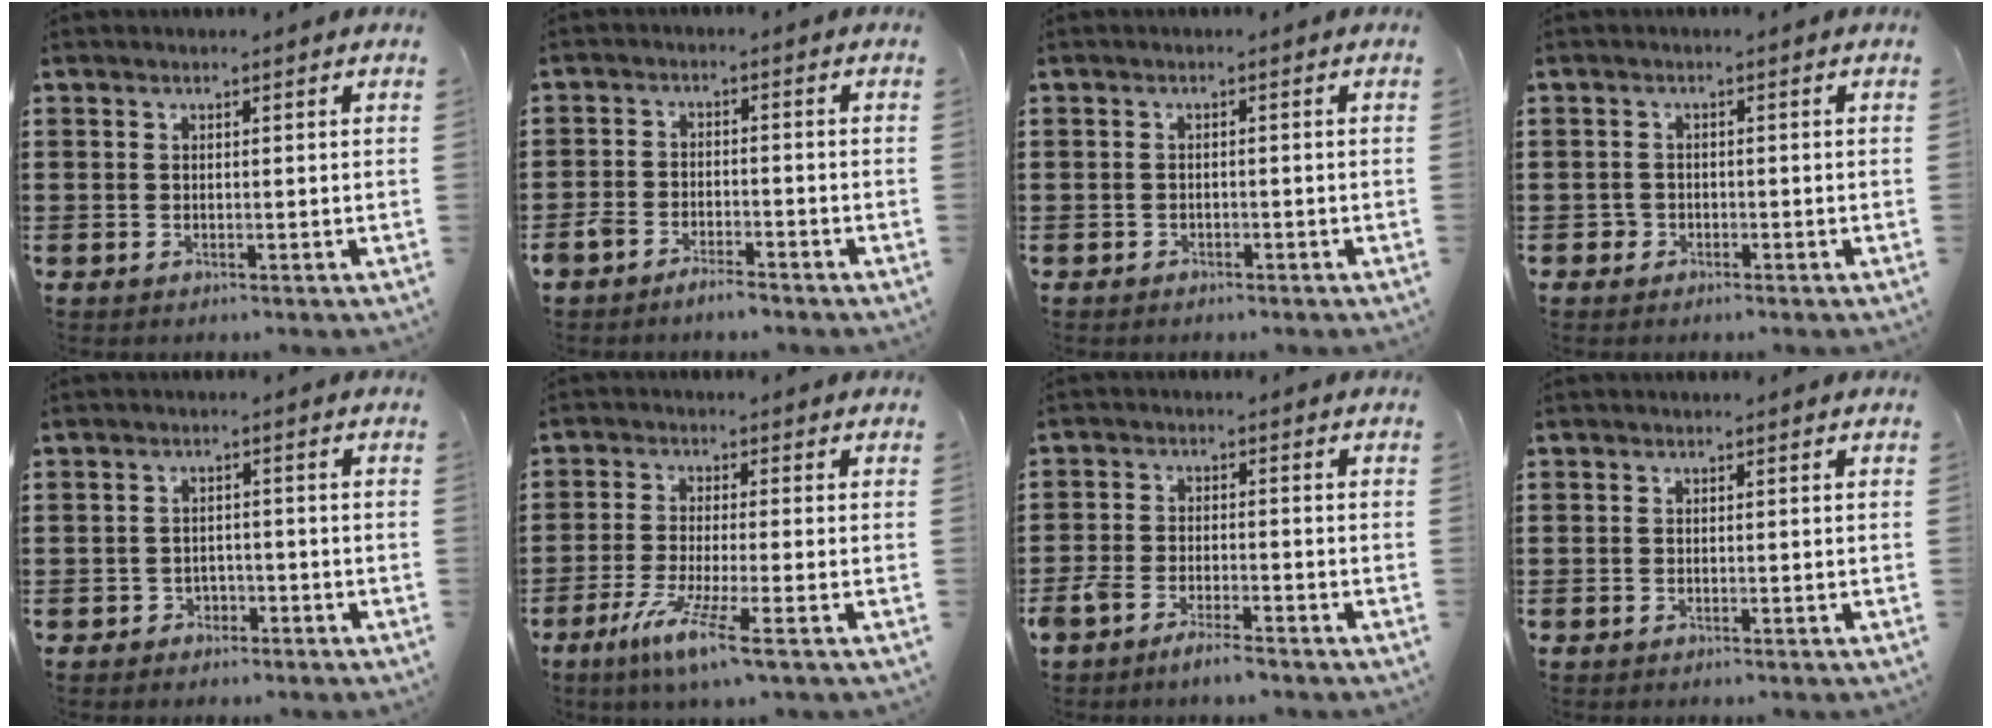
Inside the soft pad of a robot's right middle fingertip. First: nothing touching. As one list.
[{"total": 3.4, "force": [-3.2, 0.9, 0.9], "torque": [-0.032, 0.002, -0.068]}, {"total": 0.9, "force": [-0.8, 0.5, 0.0], "torque": [-0.004, 0.002, -0.019]}, {"total": 1.2, "force": [-0.8, 0.9, 0.1], "torque": [-0.004, 0.004, -0.019]}, {"total": 1.8, "force": [-1.4, 1.0, 0.0], "torque": [-0.008, 0.001, -0.034]}, {"total": 6.7, "force": [-4.1, -0.1, 5.3], "torque": [-0.111, -0.018, -0.077]}, {"total": 3.7, "force": [-3.2, 0.7, 1.6], "torque": [-0.049, -0.001, -0.070]}, {"total": 0.0}]